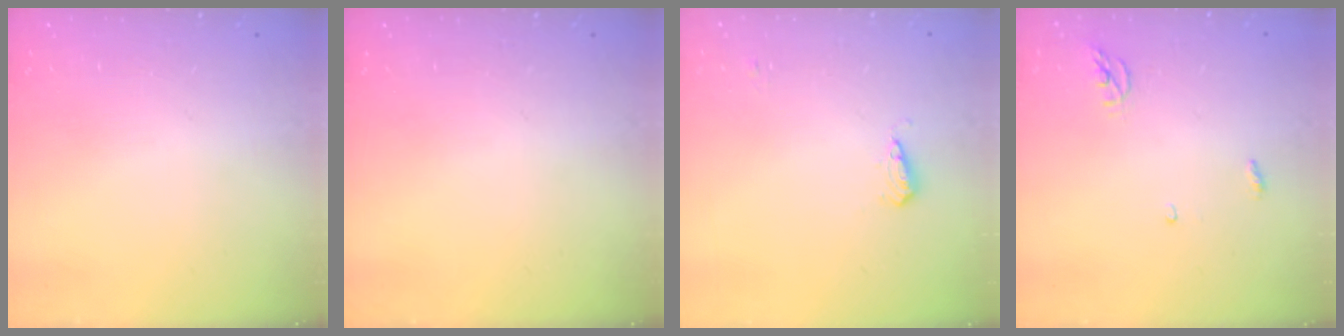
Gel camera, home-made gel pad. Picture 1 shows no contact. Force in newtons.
{"total": 0.0}
{"total": 5.5, "press": 5.4, "slide": 0.9}
{"total": 3.5, "press": 3.5, "slide": 0.2}